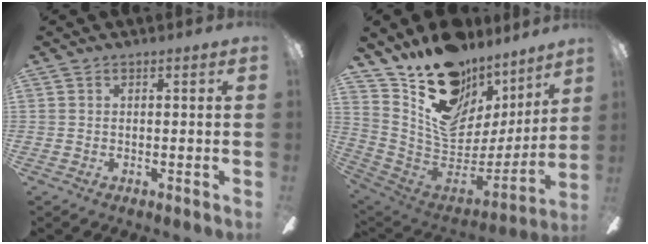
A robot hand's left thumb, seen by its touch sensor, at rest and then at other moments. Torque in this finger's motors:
{"motor_torque": [1.99, 2.16, 1.05, -1.72, 0.10]}